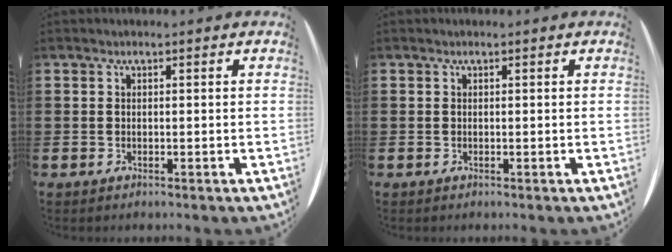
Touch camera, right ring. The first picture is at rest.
{"total": 0.0}